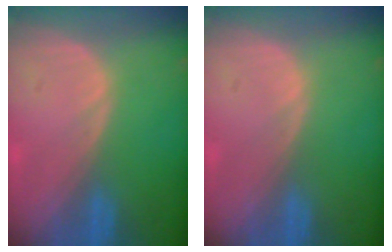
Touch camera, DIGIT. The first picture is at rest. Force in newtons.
{"total": 0.0}